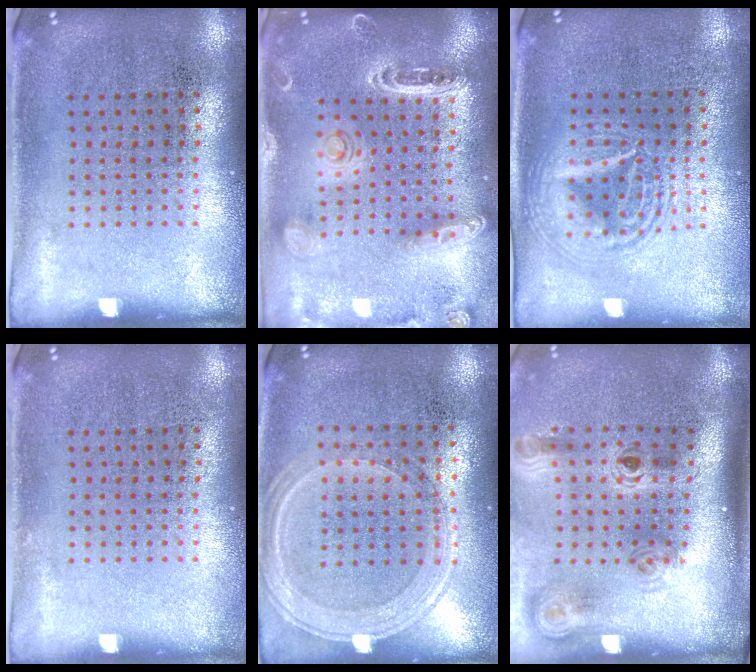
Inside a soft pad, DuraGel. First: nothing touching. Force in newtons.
{"total": 1.5, "press": 1.5, "slide": 0.1}
{"total": 2.6, "press": 2.6, "slide": 0.3}
{"total": 0.0}
{"total": 1.2, "press": 1.2, "slide": 0.3}
{"total": 1.8, "press": 1.3, "slide": 1.3}